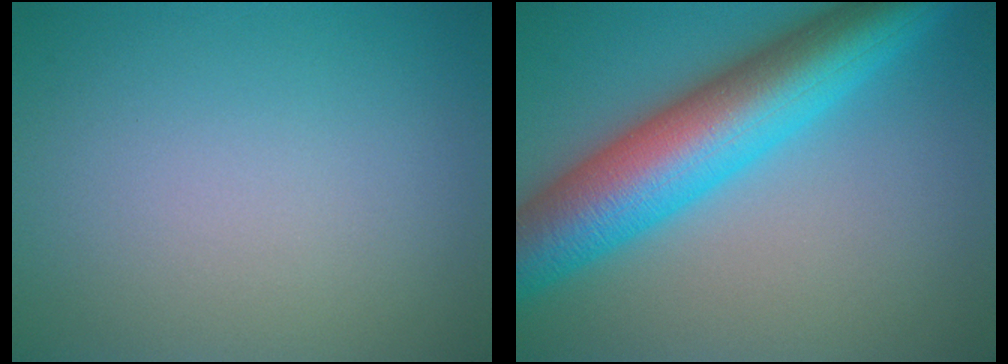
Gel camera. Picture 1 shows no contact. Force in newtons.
{"total": 11.1, "press": 11.1, "slide": 0.1}